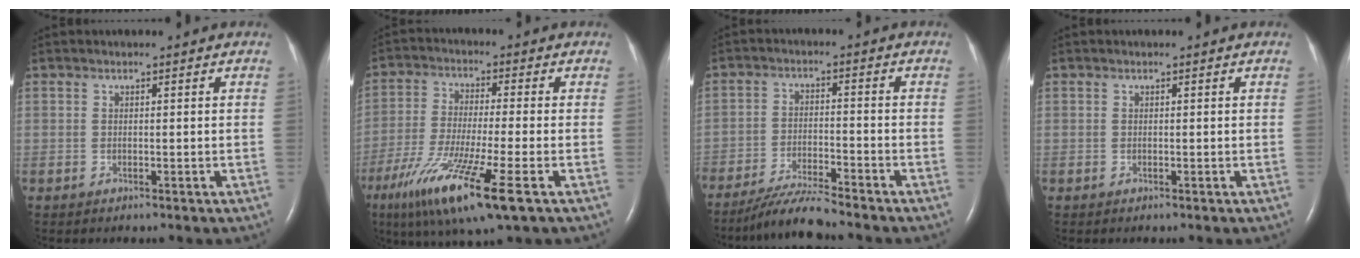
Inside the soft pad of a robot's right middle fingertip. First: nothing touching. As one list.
[{"total": 14.2, "force": [-7.0, 0.6, 12.4], "torque": [-0.246, -0.042, -0.125]}, {"total": 6.6, "force": [-6.1, -0.3, 2.5], "torque": [-0.048, -0.020, -0.112]}, {"total": 0.0}]